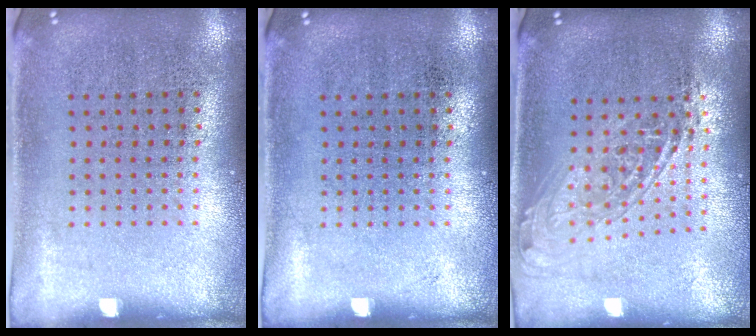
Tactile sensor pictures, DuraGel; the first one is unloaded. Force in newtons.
{"total": 0.0}
{"total": 1.6, "press": 1.3, "slide": 1.0}